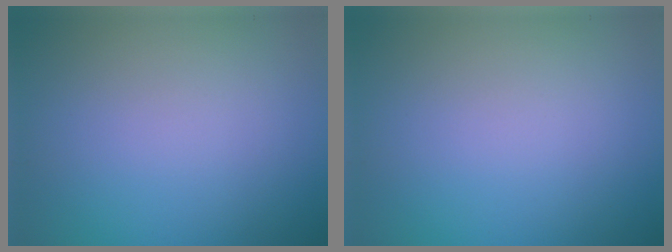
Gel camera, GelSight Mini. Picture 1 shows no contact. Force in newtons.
{"total": 0.0}